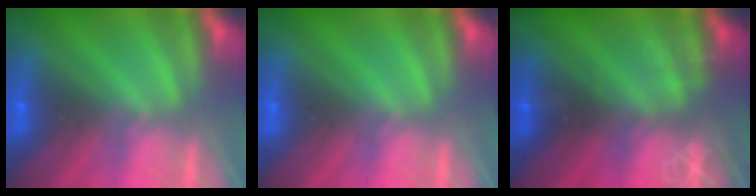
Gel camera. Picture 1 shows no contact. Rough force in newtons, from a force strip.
{"total": 0.0}
{"total": 3.0}